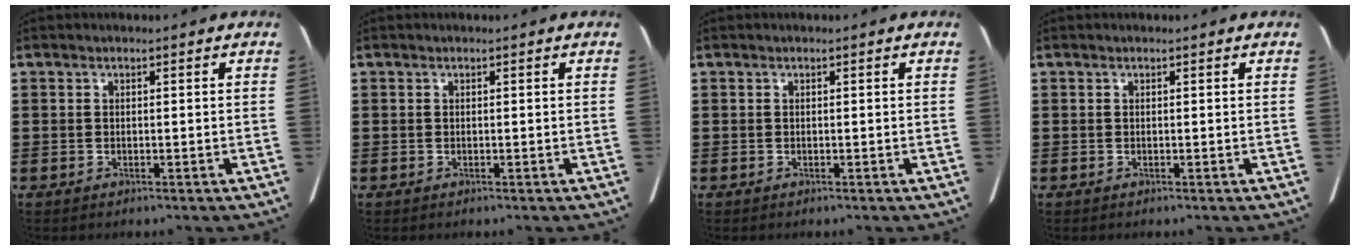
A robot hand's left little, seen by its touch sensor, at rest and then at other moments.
{"total": 0.0}
{"total": 0.0}
{"total": 0.0}